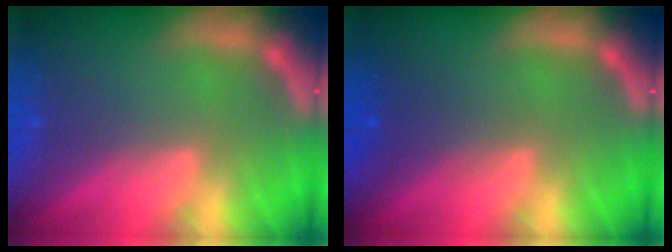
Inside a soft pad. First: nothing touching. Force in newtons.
{"total": 2.0}